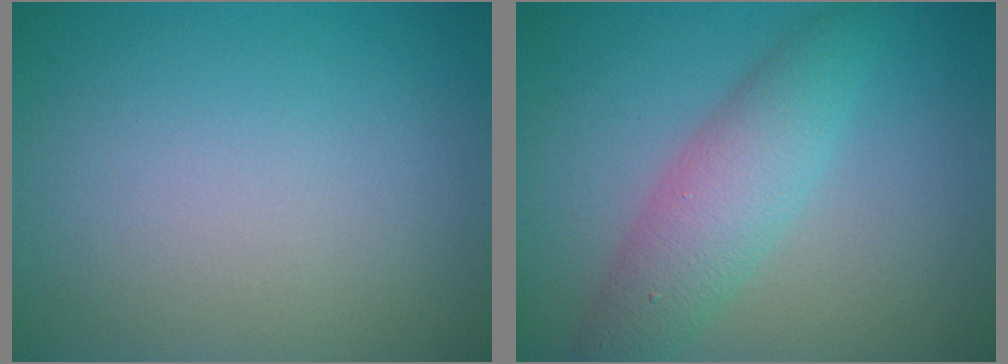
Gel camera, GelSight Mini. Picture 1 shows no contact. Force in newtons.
{"total": 4.5, "press": 4.5, "slide": 0.0}